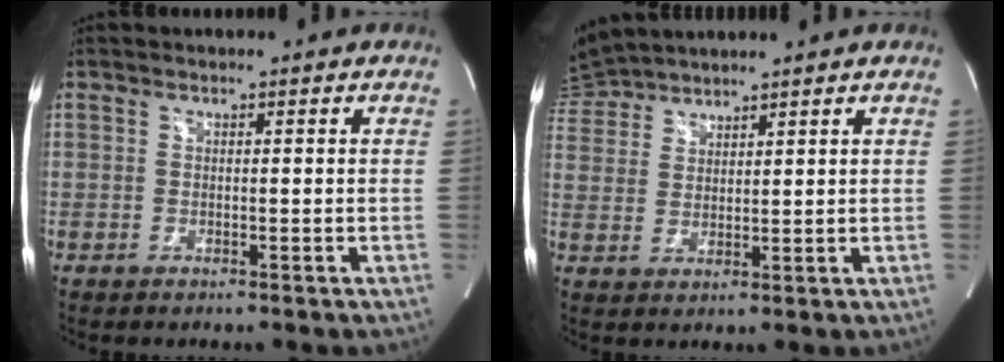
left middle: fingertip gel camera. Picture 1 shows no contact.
{"total": 6.8, "force": [6.7, 0.8, 1.1], "torque": [-0.039, 0.026, 0.139]}